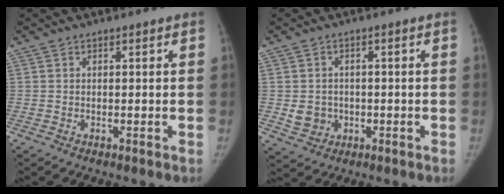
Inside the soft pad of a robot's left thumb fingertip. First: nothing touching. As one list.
[{"total": 4.8, "force": [-0.7, 4.3, 1.9], "torque": [-0.013, 0.004, -0.001]}]